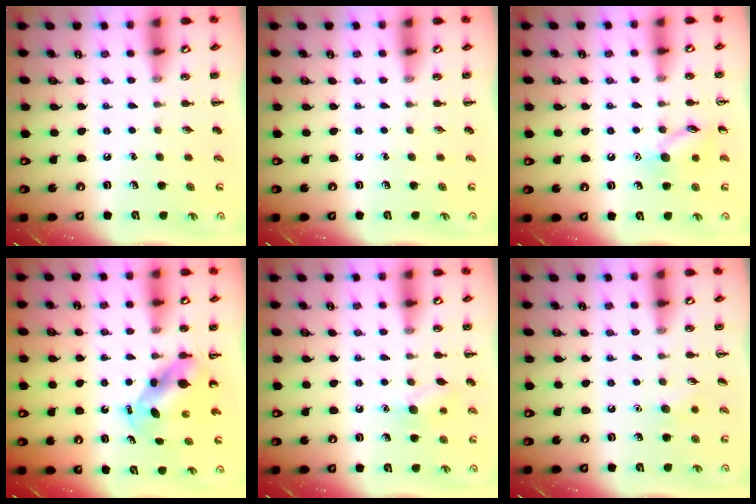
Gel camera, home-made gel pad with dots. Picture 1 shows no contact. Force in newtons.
{"total": 0.0}
{"total": 9.3, "press": 9.3, "slide": 0.5}
{"total": 5.4, "press": 5.4, "slide": 0.8}
{"total": 7.7, "press": 7.6, "slide": 1.4}
{"total": 5.0, "press": 4.7, "slide": 1.5}